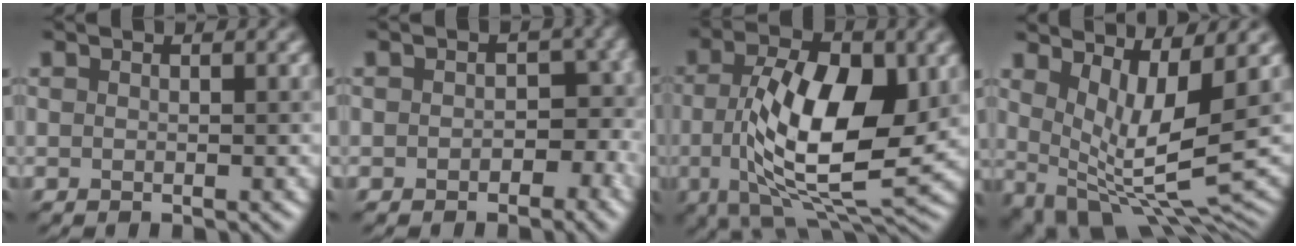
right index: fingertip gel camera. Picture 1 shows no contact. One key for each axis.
{"total": 3.9, "fx": -0.8, "fy": 2.9, "fz": 2.6, "tx": 0.002, "ty": -0.003, "tz": -0.015}
{"total": 10.6, "fx": 0.4, "fy": 4.8, "fz": 9.4, "tx": -0.164, "ty": -0.004, "tz": 0.009}
{"total": 7.5, "fx": 2.1, "fy": 2.8, "fz": 6.6, "tx": -0.132, "ty": -0.021, "tz": 0.050}